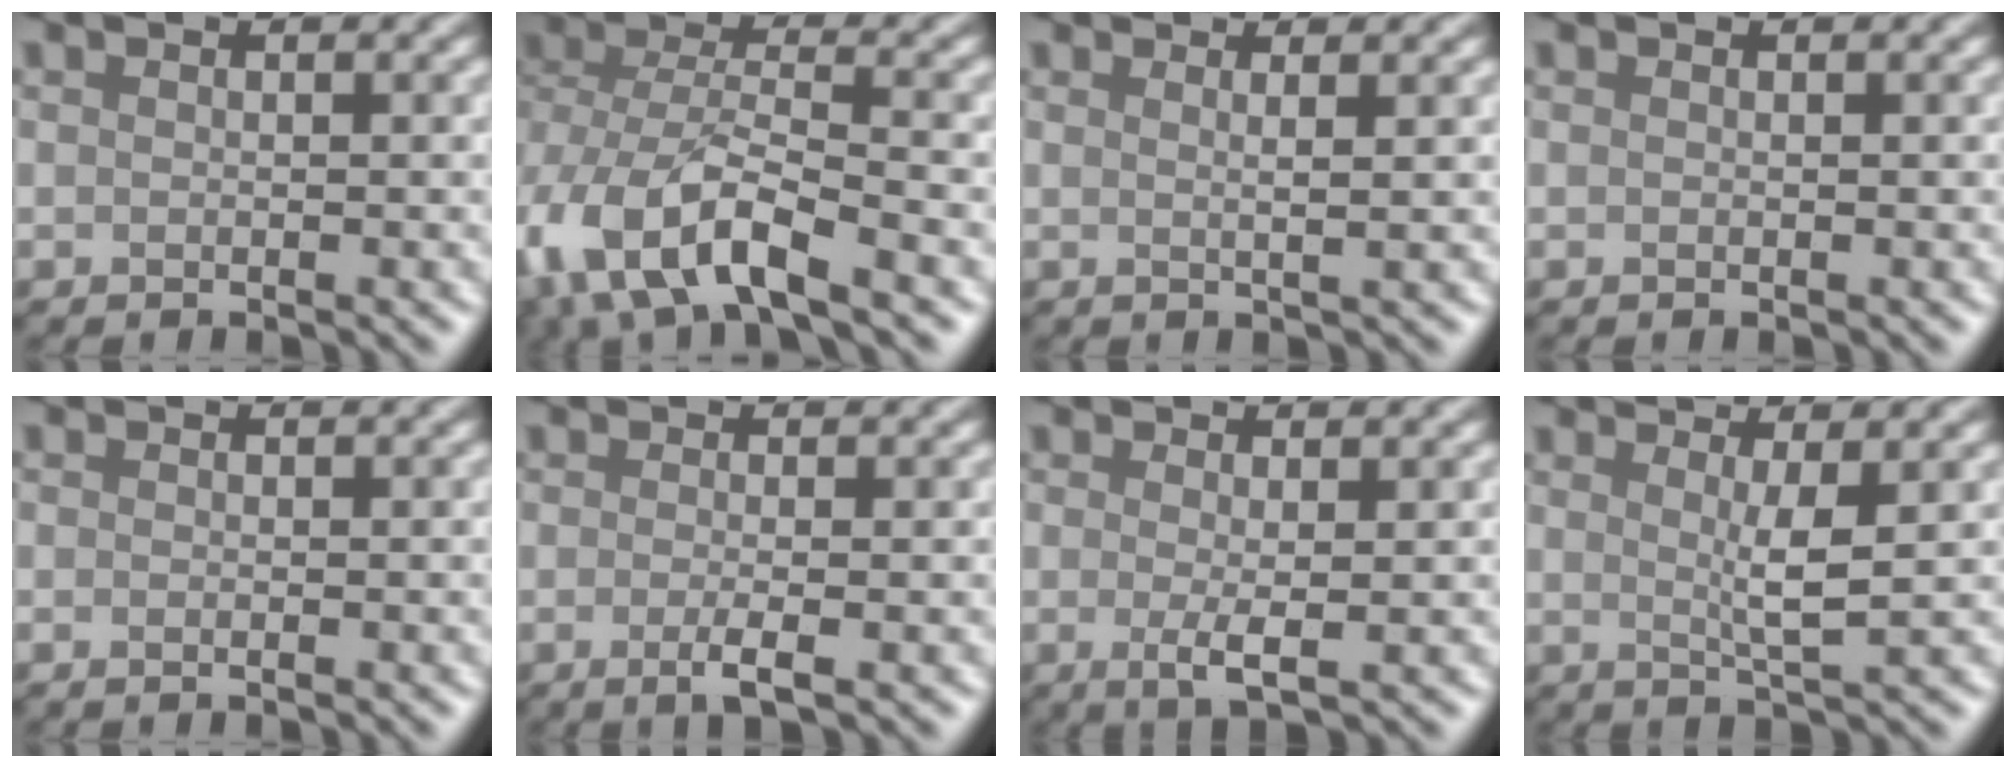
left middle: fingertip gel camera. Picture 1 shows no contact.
{"total": 9.6, "force": [-4.7, 4.3, 7.2], "torque": [-0.156, -0.011, -0.091]}
{"total": 2.0, "force": [1.0, 0.7, 1.6], "torque": [-0.022, 0.002, -0.011]}
{"total": 0.0}
{"total": 0.7, "force": [-0.2, 0.3, 0.6], "torque": [-0.014, -0.005, -0.005]}
{"total": 2.0, "force": [-0.6, 0.4, 1.9], "torque": [-0.034, -0.003, -0.016]}
{"total": 2.2, "force": [-0.1, 0.3, 2.2], "torque": [-0.048, -0.009, -0.003]}
{"total": 3.0, "force": [1.2, 0.4, 2.7], "torque": [-0.046, -0.002, 0.018]}